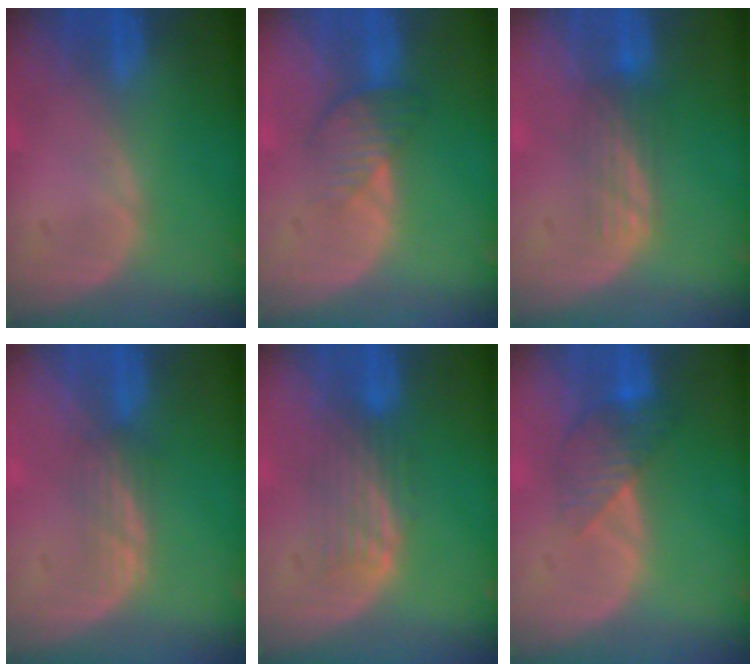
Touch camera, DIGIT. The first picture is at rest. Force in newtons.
{"total": 4.3, "press": 3.7, "slide": 2.1}
{"total": 3.3, "press": 3.0, "slide": 1.5}
{"total": 2.5, "press": 2.3, "slide": 0.9}
{"total": 4.5, "press": 3.8, "slide": 2.3}
{"total": 4.2, "press": 4.2, "slide": 0.4}